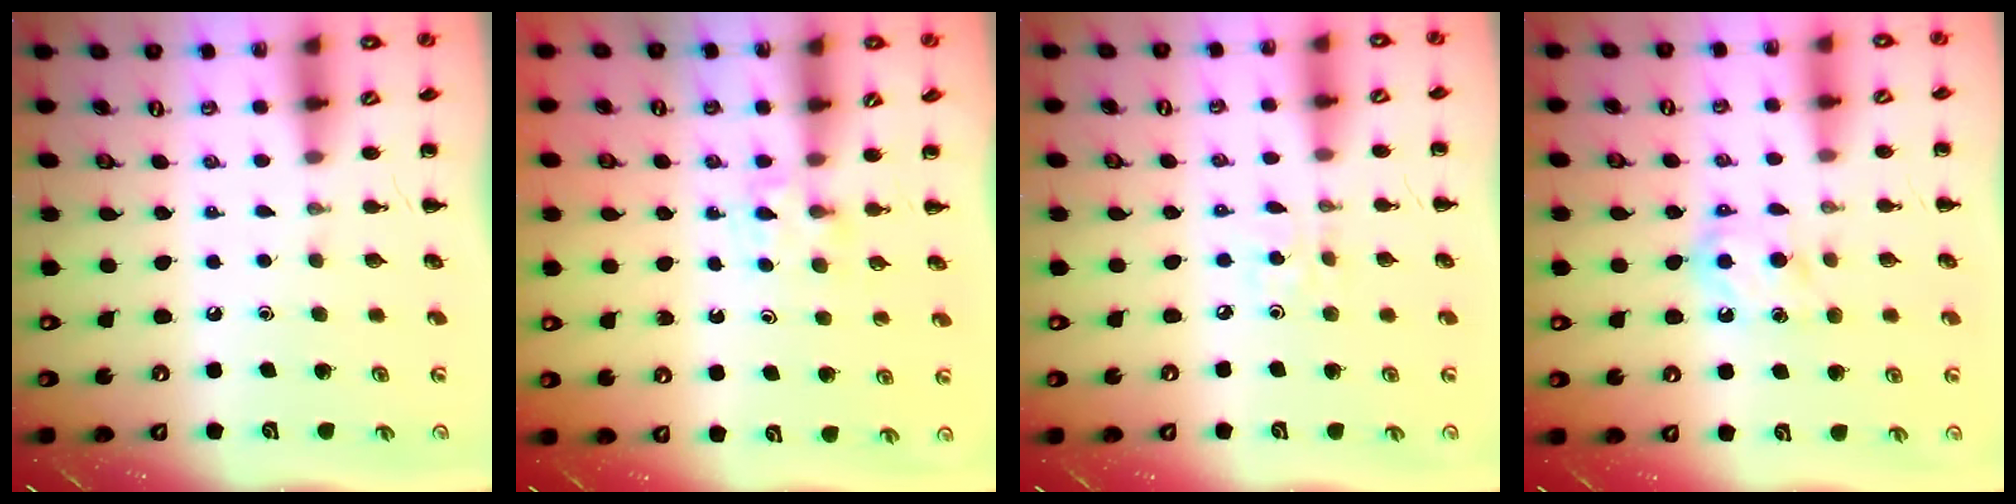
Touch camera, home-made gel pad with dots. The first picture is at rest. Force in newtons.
{"total": 3.8, "press": 3.6, "slide": 1.3}
{"total": 2.2, "press": 2.1, "slide": 0.6}
{"total": 6.9, "press": 6.9, "slide": 0.7}